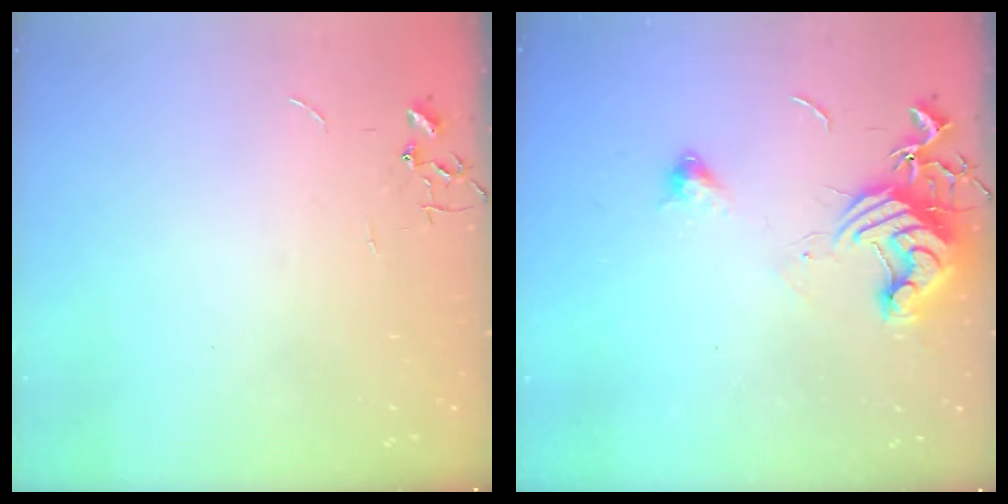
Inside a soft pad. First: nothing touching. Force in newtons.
{"total": 12.7, "press": 12.6, "slide": 1.6}